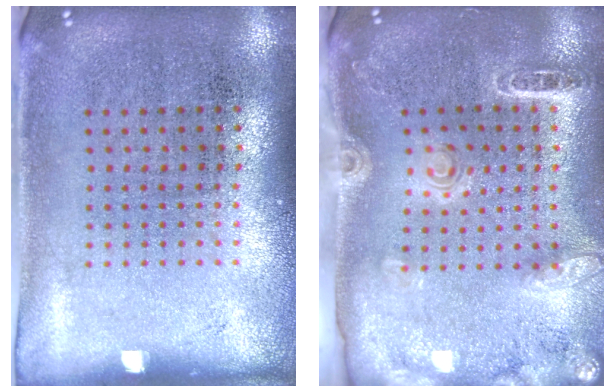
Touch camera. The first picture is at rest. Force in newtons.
{"total": 1.8, "press": 1.8, "slide": 0.2}